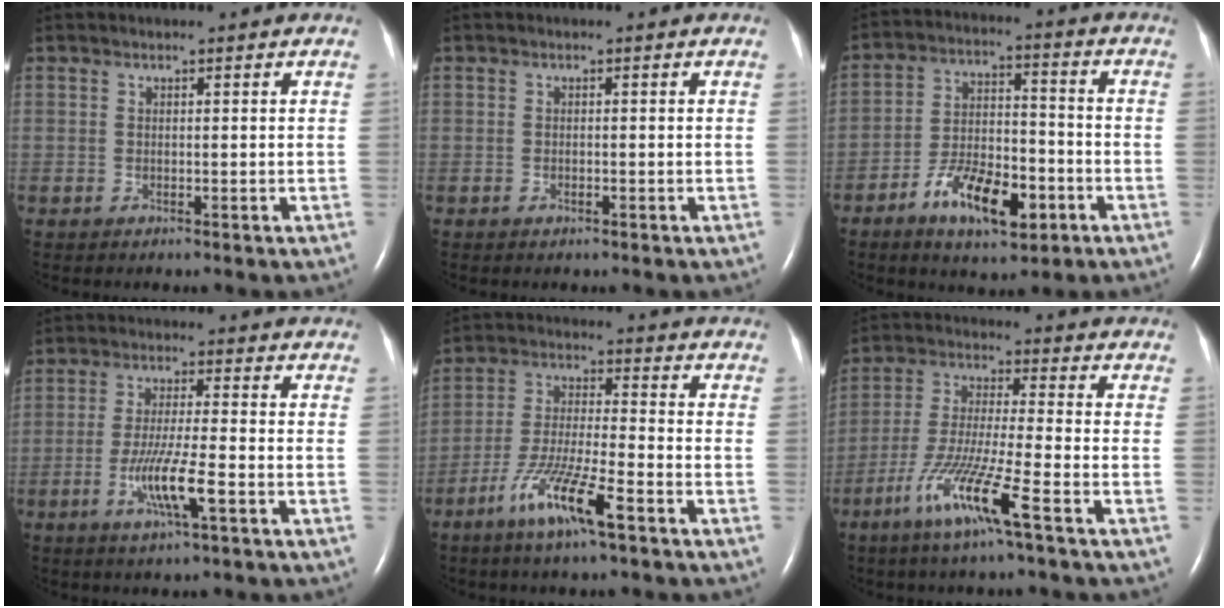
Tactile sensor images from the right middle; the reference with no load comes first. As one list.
[{"total": 0.6, "force": [-0.4, 0.3, 0.4], "torque": [-0.010, 0.000, -0.003]}, {"total": 11.5, "force": [-5.8, 4.5, 8.8], "torque": [-0.168, 0.006, -0.092]}, {"total": 7.5, "force": [-3.0, 0.2, 6.8], "torque": [-0.135, -0.012, -0.055]}, {"total": 10.7, "force": [-6.2, 1.0, 8.7], "torque": [-0.177, -0.014, -0.116]}, {"total": 11.2, "force": [-6.1, -0.4, 9.4], "torque": [-0.193, -0.021, -0.120]}]